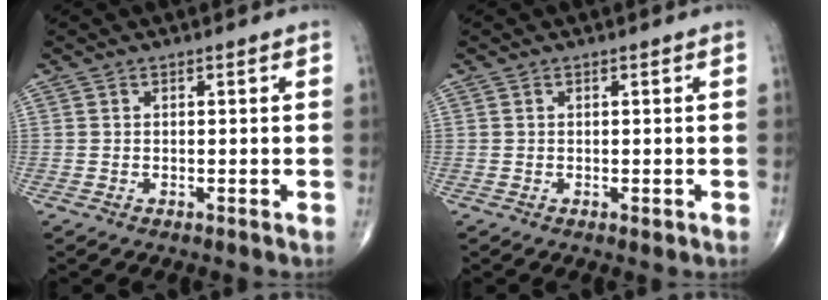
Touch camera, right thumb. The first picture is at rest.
{"total": 0.6, "force": [-0.1, 0.3, 0.4], "torque": [-0.001, -0.001, -0.001]}